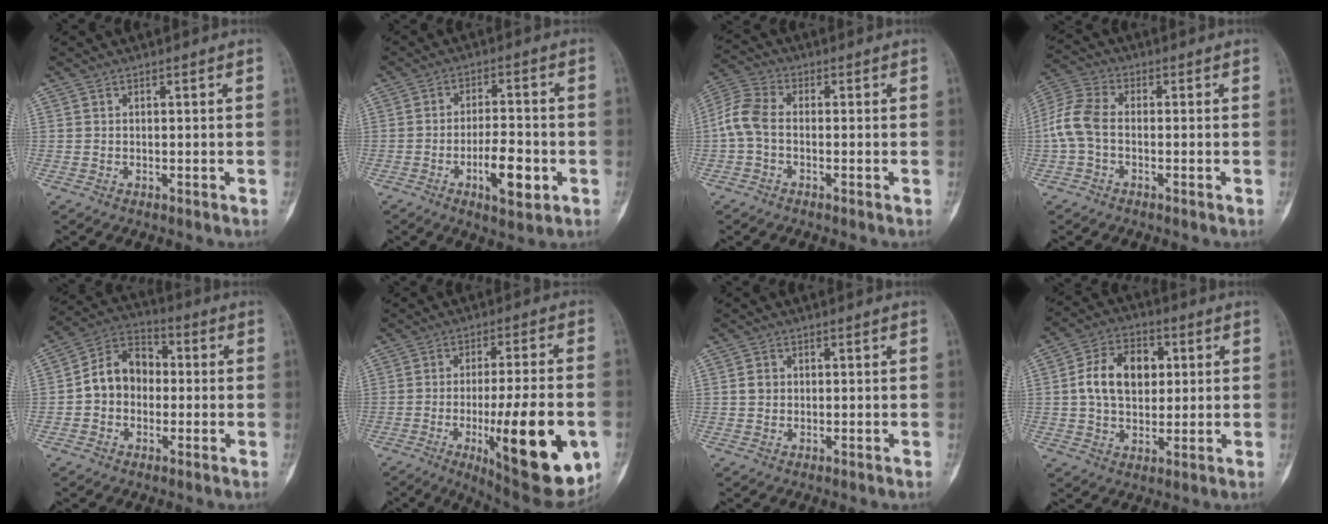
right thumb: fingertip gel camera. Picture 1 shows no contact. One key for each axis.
{"total": 8.8, "fx": -3.0, "fy": 3.5, "fz": 7.6, "tx": -0.117, "ty": 0.015, "tz": -0.046}
{"total": 6.2, "fx": -1.0, "fy": 3.8, "fz": 4.8, "tx": -0.110, "ty": 0.016, "tz": -0.033}
{"total": 7.0, "fx": -1.0, "fy": 4.2, "fz": 5.5, "tx": -0.128, "ty": 0.018, "tz": -0.032}
{"total": 10.2, "fx": -0.6, "fy": 8.1, "fz": 6.2, "tx": -0.083, "ty": 0.036, "tz": -0.024}
{"total": 22.8, "fx": -6.5, "fy": 6.0, "fz": 21.0, "tx": -0.280, "ty": -0.004, "tz": -0.078}
{"total": 1.8, "fx": 0.1, "fy": 1.6, "fz": 0.7, "tx": -0.007, "ty": 0.003, "tz": 0.002}
{"total": 12.2, "fx": 1.9, "fy": 8.4, "fz": 8.7, "tx": -0.127, "ty": 0.009, "tz": 0.028}